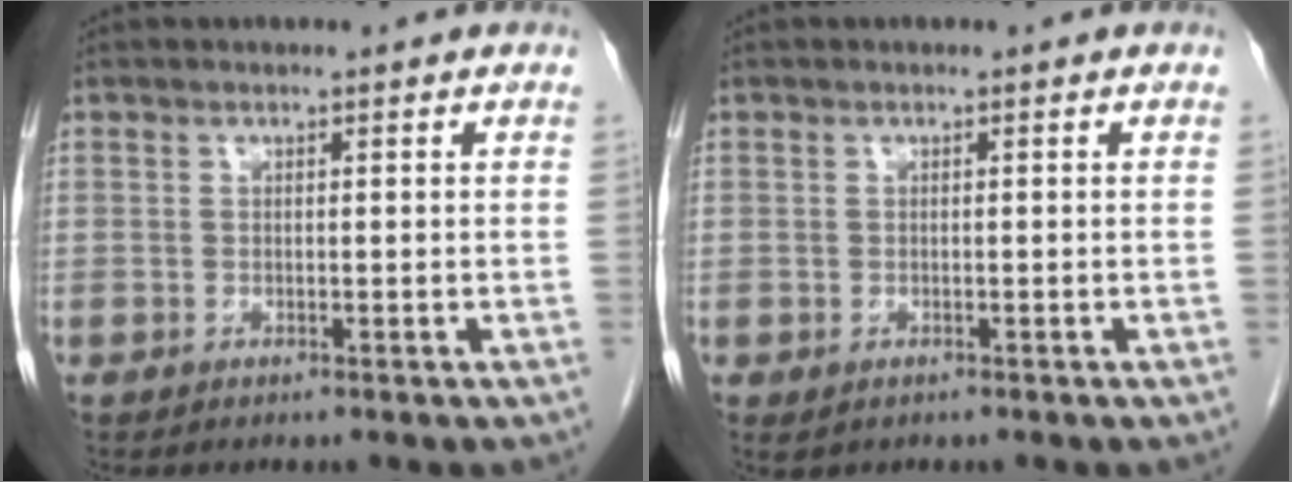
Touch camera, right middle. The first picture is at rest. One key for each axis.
{"total": 0.8, "fx": -0.4, "fy": 0.6, "fz": 0.5, "tx": -0.009, "ty": 0.000, "tz": 0.000}